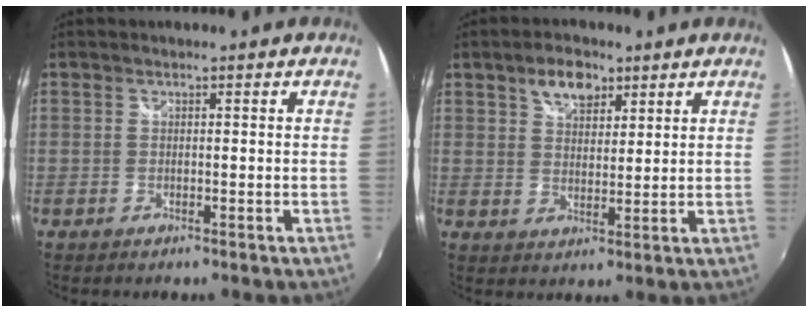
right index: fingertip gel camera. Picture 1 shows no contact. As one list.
[{"total": 6.3, "force": [3.9, 3.6, 3.5], "torque": [-0.054, 0.012, 0.067]}]